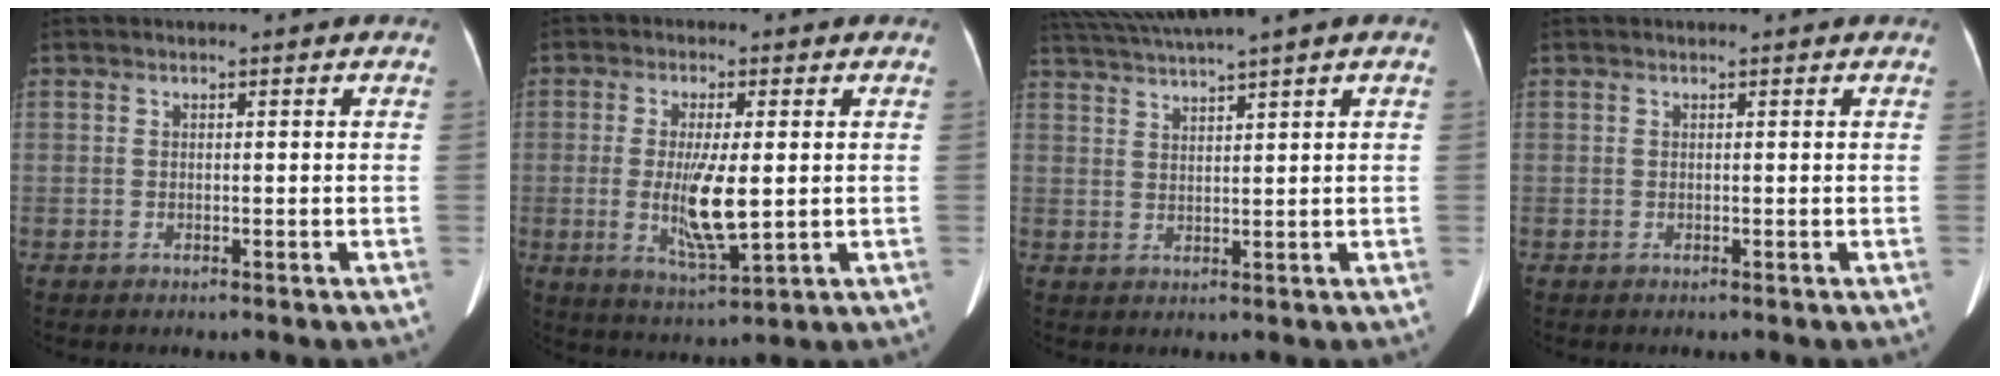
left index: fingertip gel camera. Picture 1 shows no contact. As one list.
[{"total": 8.5, "force": [-0.2, 1.7, 8.3], "torque": [-0.163, -0.021, 0.001]}, {"total": 7.5, "force": [6.1, -1.3, 4.1], "torque": [-0.075, 0.027, 0.106]}, {"total": 0.6, "force": [0.6, 0.1, 0.1], "torque": [-0.003, 0.005, 0.007]}]